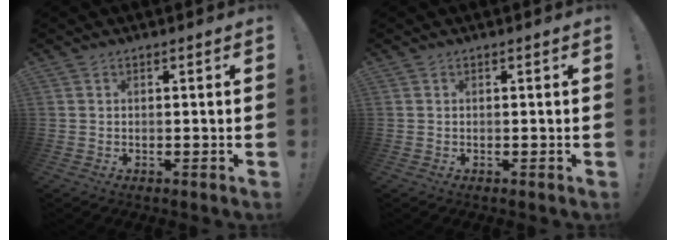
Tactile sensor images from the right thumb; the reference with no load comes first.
{"total": 0.0}